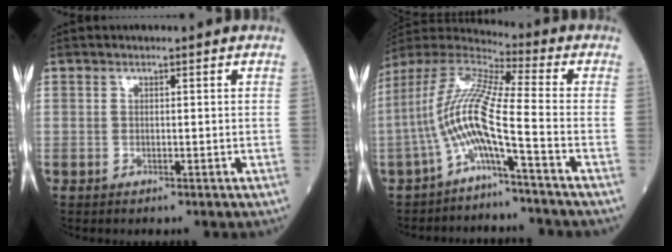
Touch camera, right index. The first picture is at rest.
{"total": 11.5, "force": [-4.2, -0.4, 10.8], "torque": [-0.226, 0.015, -0.089]}